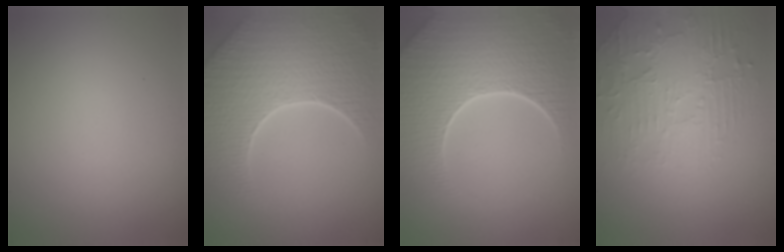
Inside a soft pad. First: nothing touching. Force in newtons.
{"total": 9.1, "press": 6.5, "slide": 6.4}
{"total": 9.4, "press": 6.7, "slide": 6.6}
{"total": 2.6, "press": 2.1, "slide": 1.5}